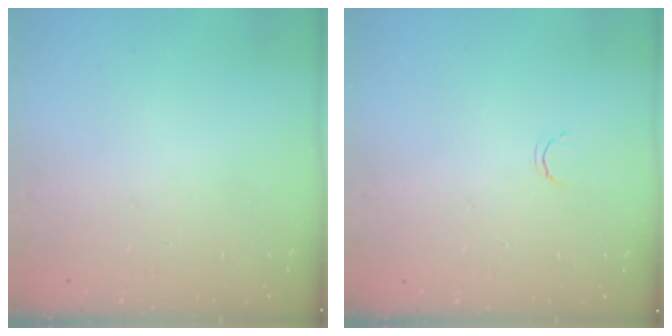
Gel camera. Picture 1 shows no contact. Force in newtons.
{"total": 2.1, "press": 2.1, "slide": 0.4}